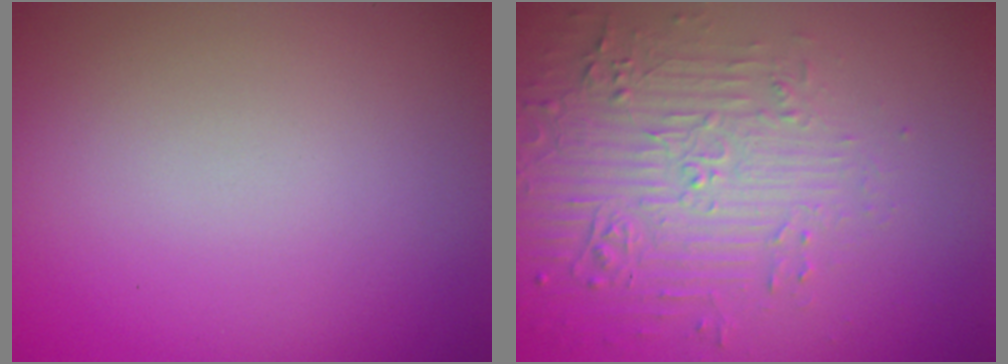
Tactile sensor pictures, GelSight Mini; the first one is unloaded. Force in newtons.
{"total": 5.3, "press": 3.6, "slide": 3.9}